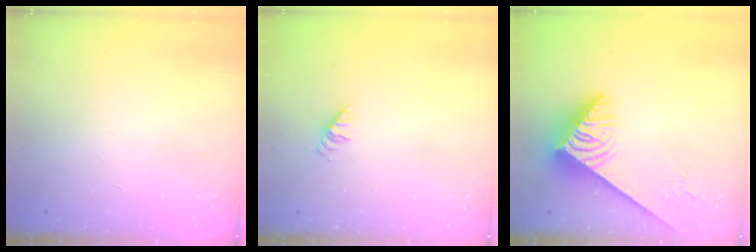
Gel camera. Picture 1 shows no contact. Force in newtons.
{"total": 1.9, "press": 1.9, "slide": 0.3}
{"total": 3.9, "press": 3.8, "slide": 0.8}